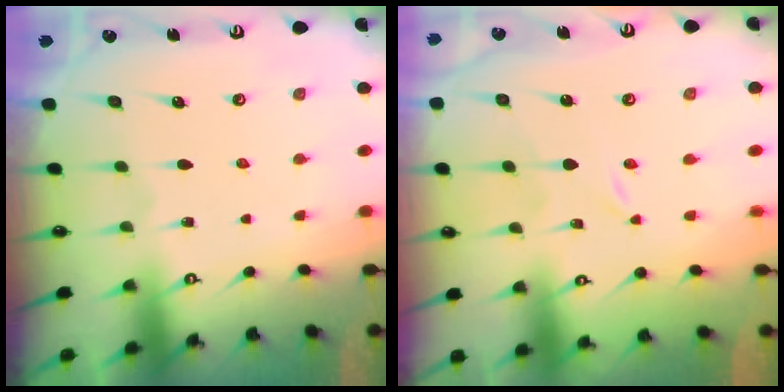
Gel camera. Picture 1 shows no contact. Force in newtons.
{"total": 0.0}